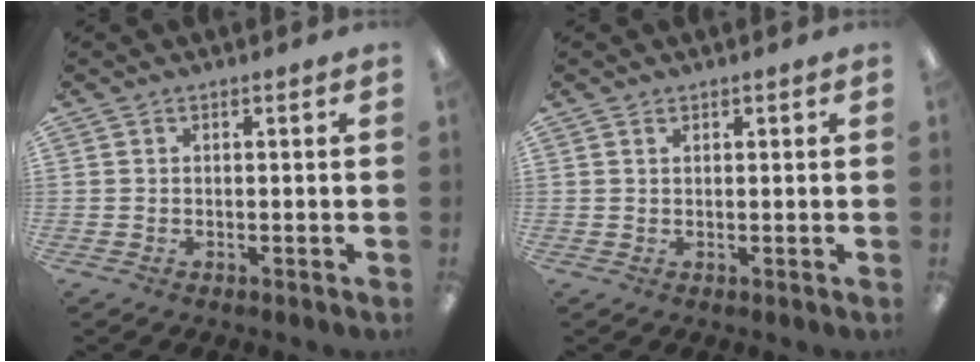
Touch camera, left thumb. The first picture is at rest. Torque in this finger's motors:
{"motor_torque": [0.11, -0.07, -0.30, 0.10, -0.01]}